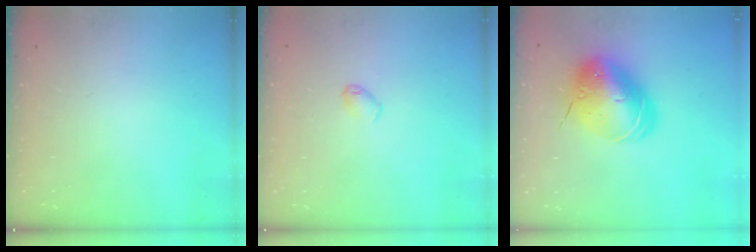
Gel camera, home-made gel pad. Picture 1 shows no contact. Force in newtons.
{"total": 4.5, "press": 4.4, "slide": 1.0}
{"total": 17.1, "press": 16.8, "slide": 3.0}